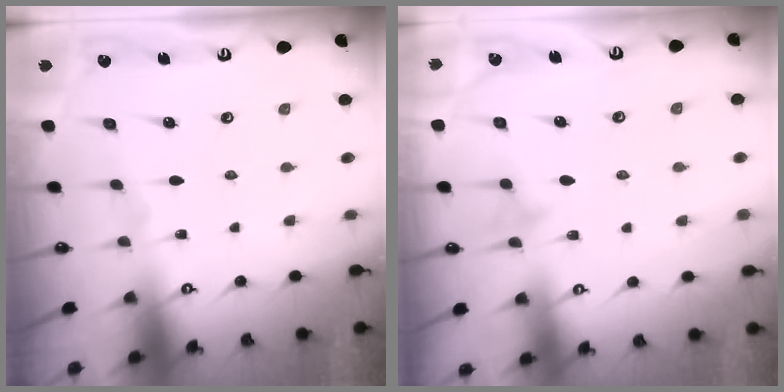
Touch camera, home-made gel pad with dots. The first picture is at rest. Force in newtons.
{"total": 8.0, "press": 7.9, "slide": 0.8}